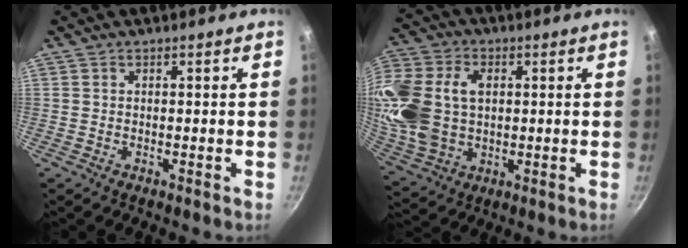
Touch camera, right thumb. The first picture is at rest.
{"total": 21.1, "force": [3.0, 15.3, 14.2], "torque": [-0.319, 0.020, 0.063]}